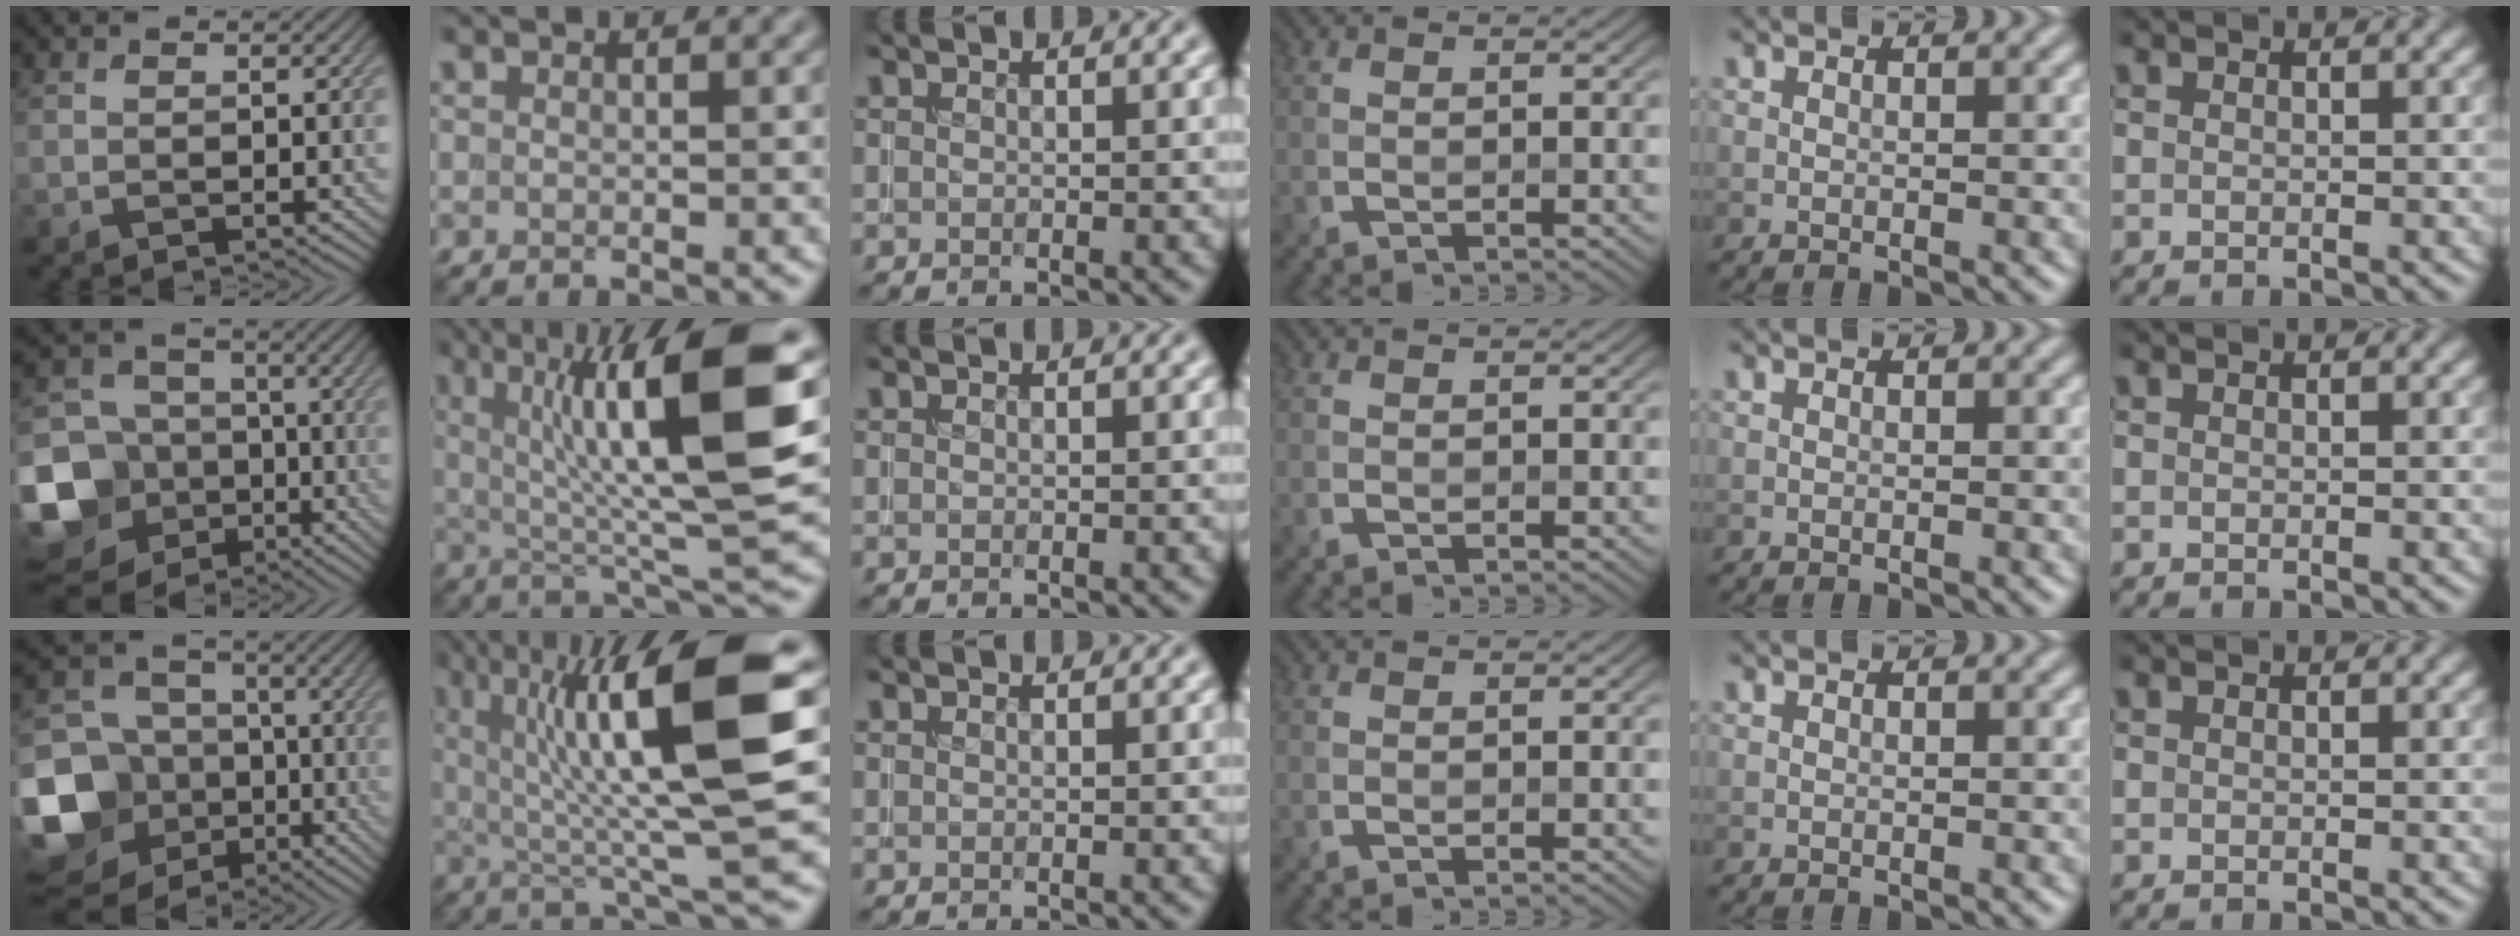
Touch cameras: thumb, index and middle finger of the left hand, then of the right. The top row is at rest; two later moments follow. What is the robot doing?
{"motion": "insert", "object": "coin"}